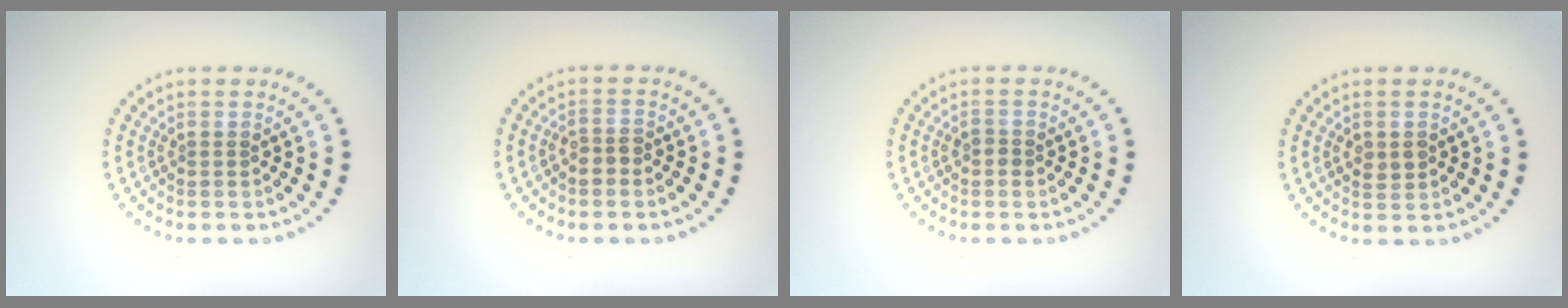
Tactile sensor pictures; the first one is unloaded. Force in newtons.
{"total": 1.7, "press": 1.3, "slide": 1.1}
{"total": 0.9, "press": 0.8, "slide": 0.3}
{"total": 1.5, "press": 1.5, "slide": 0.1}